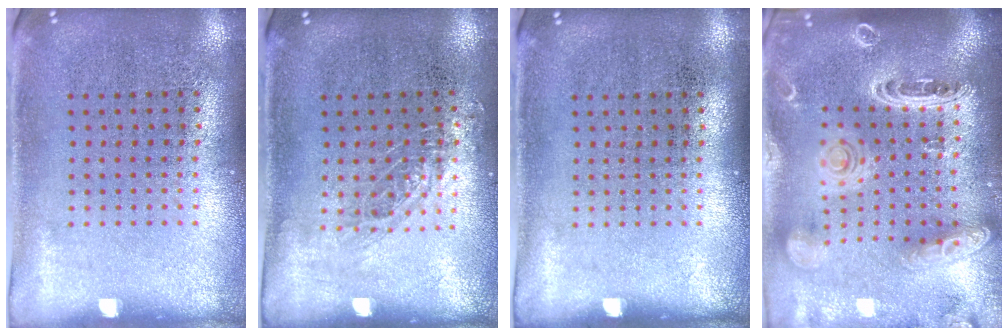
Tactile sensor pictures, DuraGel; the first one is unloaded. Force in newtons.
{"total": 0.8, "press": 0.8, "slide": 0.2}
{"total": 0.0}
{"total": 2.8, "press": 2.4, "slide": 1.5}